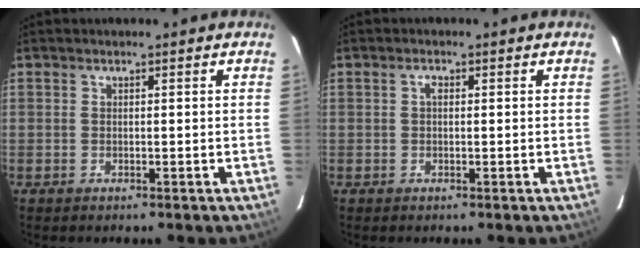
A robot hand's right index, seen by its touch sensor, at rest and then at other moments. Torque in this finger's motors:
{"motor_torque": [0.20, -0.02, 0.10, 0.03]}